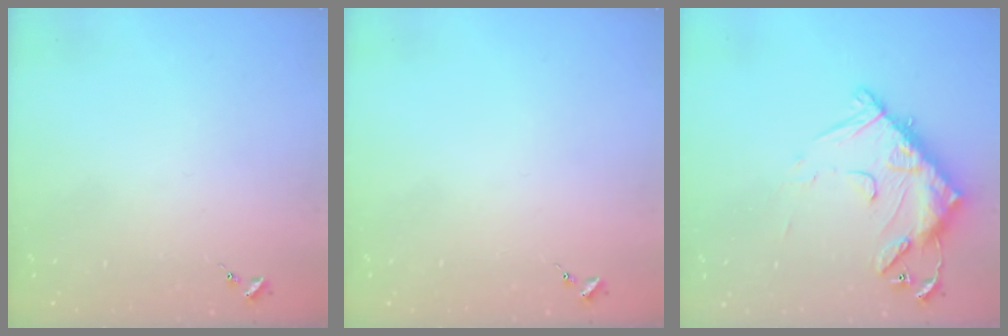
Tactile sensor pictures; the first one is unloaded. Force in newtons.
{"total": 0.0}
{"total": 15.5, "press": 15.4, "slide": 1.5}